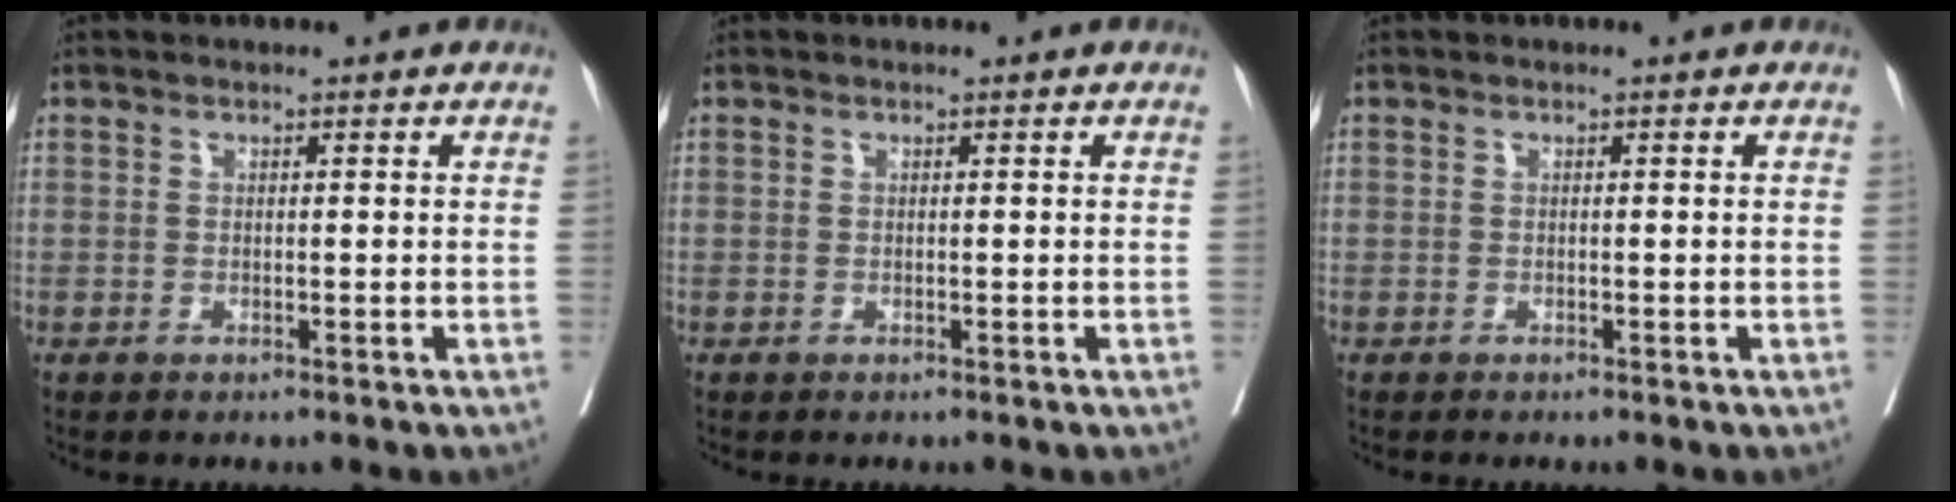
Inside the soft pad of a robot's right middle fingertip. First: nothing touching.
{"total": 0.0}
{"total": 0.0}